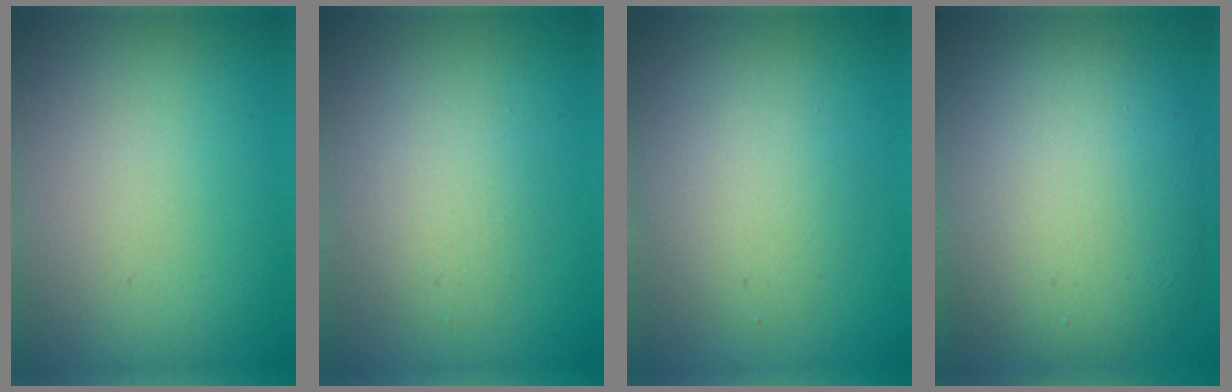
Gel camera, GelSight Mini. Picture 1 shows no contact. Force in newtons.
{"total": 2.6, "press": 2.6, "slide": 0.1}
{"total": 3.2, "press": 3.2, "slide": 0.1}
{"total": 11.2, "press": 11.2, "slide": 0.6}